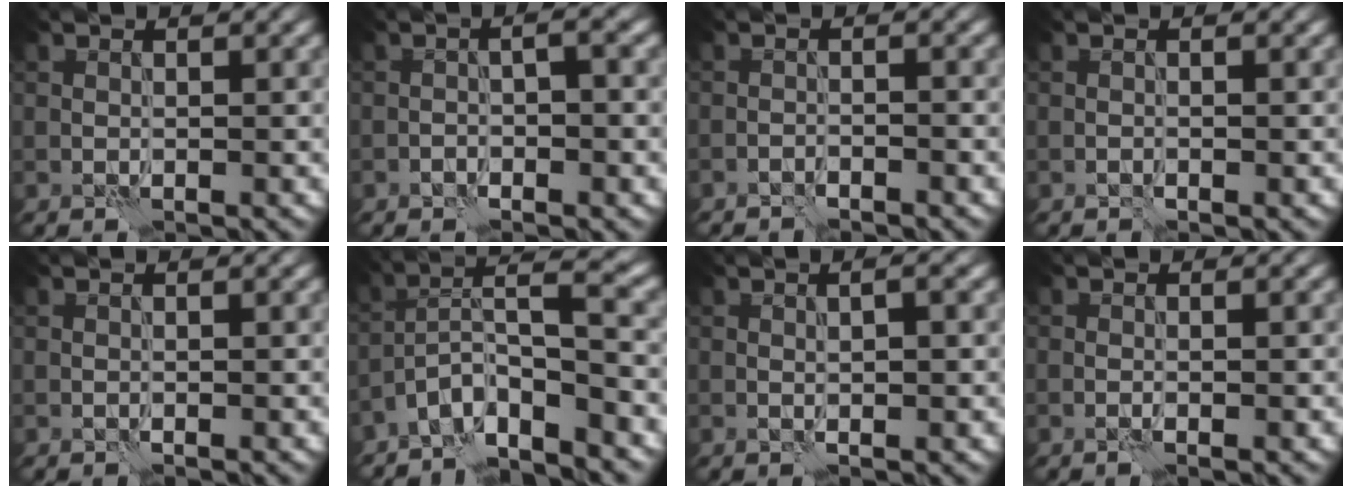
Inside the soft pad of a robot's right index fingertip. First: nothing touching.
{"total": 2.4, "force": [-1.1, 0.5, 2.0], "torque": [-0.036, 0.006, -0.023]}
{"total": 1.4, "force": [-1.3, 0.0, 0.5], "torque": [-0.006, 0.004, -0.027]}
{"total": 0.5, "force": [-0.4, 0.0, 0.4], "torque": [-0.006, 0.003, -0.007]}
{"total": 0.0}
{"total": 6.7, "force": [-4.6, 1.4, 4.6], "torque": [-0.070, 0.010, -0.092]}
{"total": 2.0, "force": [0.2, 0.2, 2.0], "torque": [-0.028, -0.004, 0.002]}
{"total": 1.2, "force": [-0.4, 0.2, 1.1], "torque": [-0.016, -0.001, -0.010]}